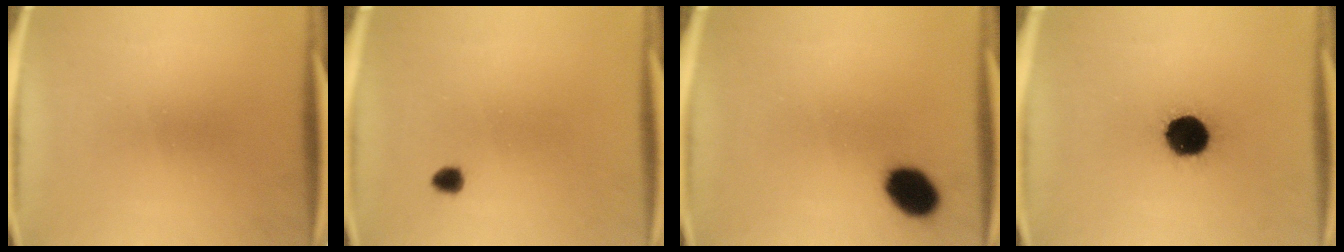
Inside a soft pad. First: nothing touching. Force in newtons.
{"total": 1.6}
{"total": 8.4}
{"total": 13.2}